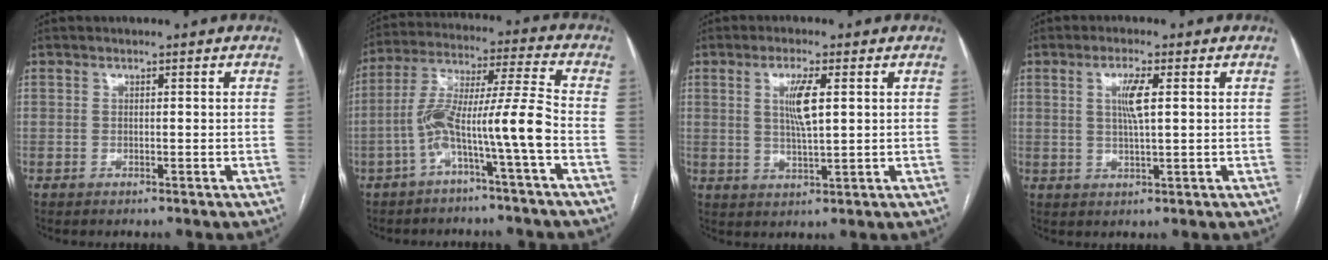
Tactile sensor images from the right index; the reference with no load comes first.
{"total": 11.0, "force": [-4.2, -0.8, 10.1], "torque": [-0.194, 0.032, -0.079]}
{"total": 5.4, "force": [1.4, 0.5, 5.1], "torque": [-0.098, -0.002, 0.028]}
{"total": 4.2, "force": [1.0, 0.3, 4.1], "torque": [-0.078, -0.001, 0.019]}